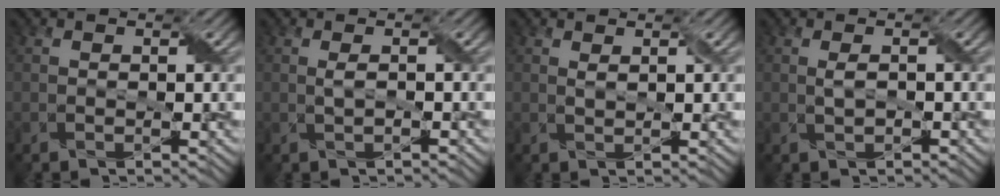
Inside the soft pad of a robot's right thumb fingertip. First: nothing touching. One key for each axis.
{"total": 1.0, "fx": 0.0, "fy": 0.1, "fz": 1.0, "tx": -0.025, "ty": 0.005, "tz": 0.001}
{"total": 0.8, "fx": 0.5, "fy": 0.1, "fz": 0.5, "tx": -0.017, "ty": 0.002, "tz": 0.011}
{"total": 1.2, "fx": 0.0, "fy": 0.4, "fz": 1.1, "tx": -0.028, "ty": 0.004, "tz": 0.001}